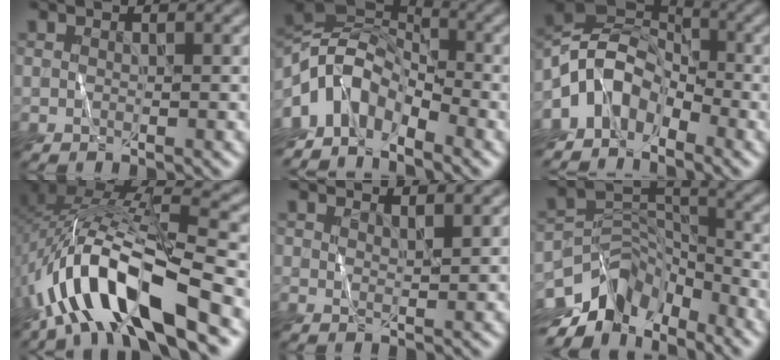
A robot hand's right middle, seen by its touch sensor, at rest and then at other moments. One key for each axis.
{"total": 6.9, "fx": -4.5, "fy": 3.7, "fz": 3.7, "tx": -0.060, "ty": 0.013, "tz": -0.099}
{"total": 5.4, "fx": -3.5, "fy": 3.3, "fz": 2.4, "tx": -0.037, "ty": 0.009, "tz": -0.079}
{"total": 11.8, "fx": -5.2, "fy": 3.8, "fz": 9.9, "tx": -0.203, "ty": 0.010, "tz": -0.092}
{"total": 1.4, "fx": 1.2, "fy": -0.6, "fz": -0.5, "tx": 0.005, "ty": -0.002, "tz": 0.020}
{"total": 7.0, "fx": -5.3, "fy": 3.7, "fz": 2.7, "tx": -0.036, "ty": -0.004, "tz": -0.107}